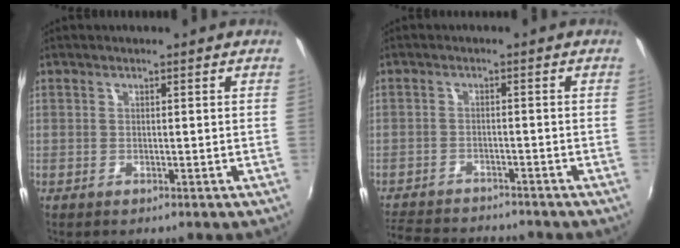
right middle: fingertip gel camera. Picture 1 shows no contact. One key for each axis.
{"total": 10.4, "fx": -9.6, "fy": 2.6, "fz": 3.3, "tx": -0.092, "ty": -0.008, "tz": -0.154}